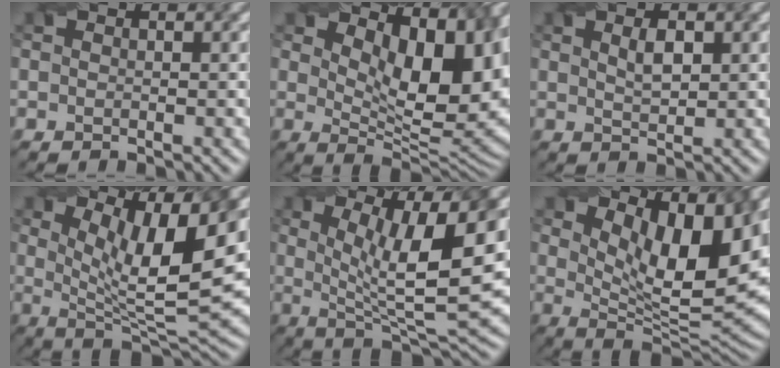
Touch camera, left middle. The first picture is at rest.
{"total": 12.0, "force": [5.0, 5.1, 9.7], "torque": [-0.131, 0.000, 0.083]}
{"total": 2.0, "force": [0.8, 0.8, 1.6], "torque": [-0.031, 0.000, 0.017]}
{"total": 10.4, "force": [3.9, 2.8, 9.2], "torque": [-0.144, -0.003, 0.068]}
{"total": 10.2, "force": [2.3, 2.6, 9.6], "torque": [-0.152, -0.003, 0.042]}
{"total": 10.8, "force": [4.9, 3.6, 8.9], "torque": [-0.146, -0.005, 0.086]}